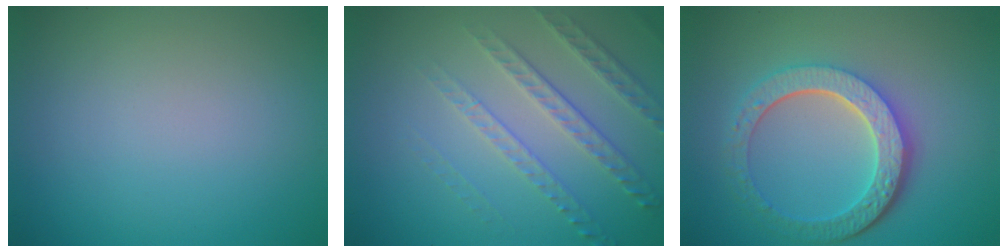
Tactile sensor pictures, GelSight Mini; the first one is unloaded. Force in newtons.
{"total": 4.0, "press": 3.1, "slide": 2.5}
{"total": 6.1, "press": 4.6, "slide": 4.1}